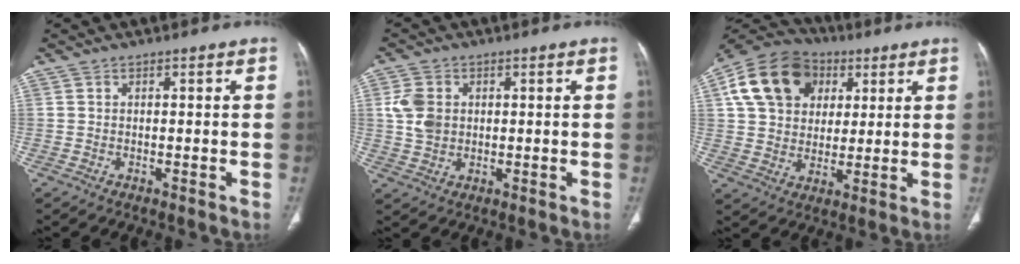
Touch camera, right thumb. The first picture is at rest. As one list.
[{"total": 6.0, "force": [1.0, 4.7, 3.6], "torque": [-0.063, -0.002, 0.022]}, {"total": 17.3, "force": [6.0, 13.1, 9.6], "torque": [-0.161, 0.009, 0.099]}]